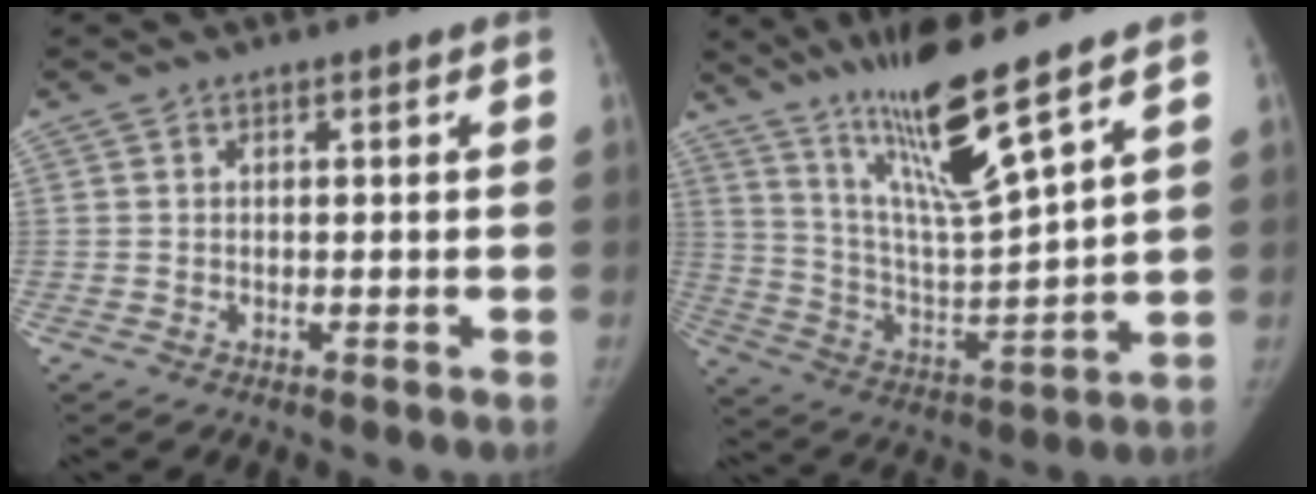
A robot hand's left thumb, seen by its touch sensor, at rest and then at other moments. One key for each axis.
{"total": 16.7, "fx": 11.7, "fy": 0.9, "fz": 12.0, "tx": -0.200, "ty": -0.073, "tz": 0.220}